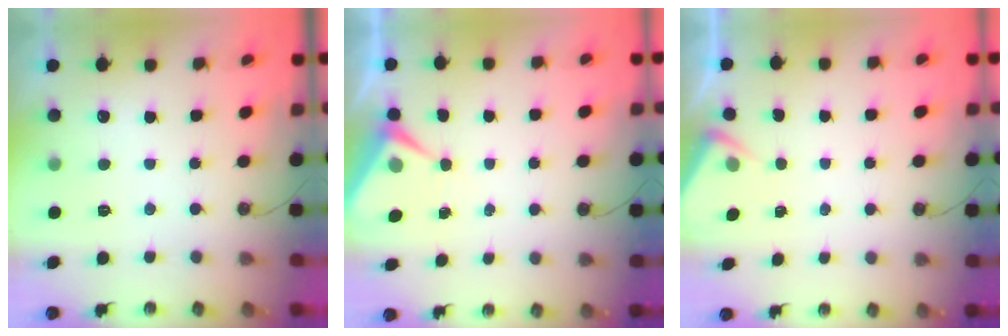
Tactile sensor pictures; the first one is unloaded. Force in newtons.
{"total": 6.0, "press": 5.9, "slide": 0.7}
{"total": 2.8, "press": 2.8, "slide": 0.5}